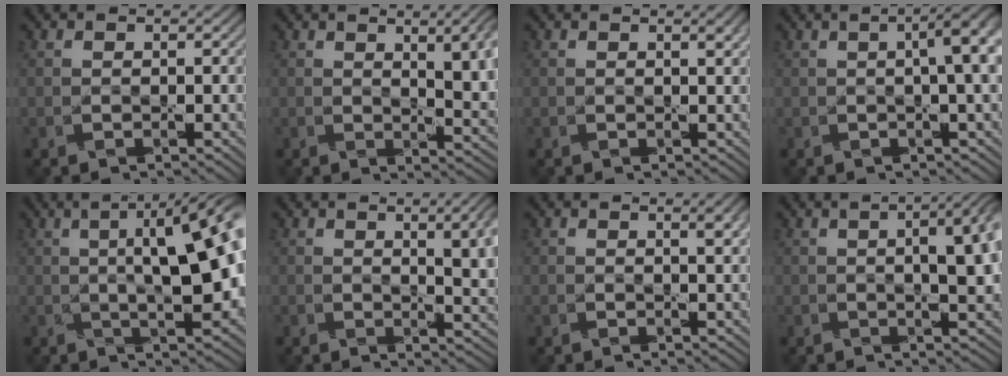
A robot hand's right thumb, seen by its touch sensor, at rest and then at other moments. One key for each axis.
{"total": 10.6, "fx": 2.6, "fy": 4.1, "fz": 9.5, "tx": -0.111, "ty": 0.007, "tz": 0.042}
{"total": 1.2, "fx": 0.7, "fy": 0.2, "fz": 1.0, "tx": -0.014, "ty": 0.000, "tz": 0.011}
{"total": 6.2, "fx": 0.7, "fy": 1.8, "fz": 5.9, "tx": -0.067, "ty": 0.017, "tz": 0.008}
{"total": 13.5, "fx": 0.9, "fy": 3.8, "fz": 12.9, "tx": -0.164, "ty": 0.020, "tz": 0.005}
{"total": 9.5, "fx": 2.1, "fy": 3.5, "fz": 8.5, "tx": -0.089, "ty": 0.008, "tz": 0.031}
{"total": 2.4, "fx": 1.1, "fy": 0.5, "fz": 2.1, "tx": -0.026, "ty": 0.002, "tz": 0.019}
{"total": 7.0, "fx": 0.8, "fy": 2.3, "fz": 6.6, "tx": -0.078, "ty": 0.013, "tz": 0.006}